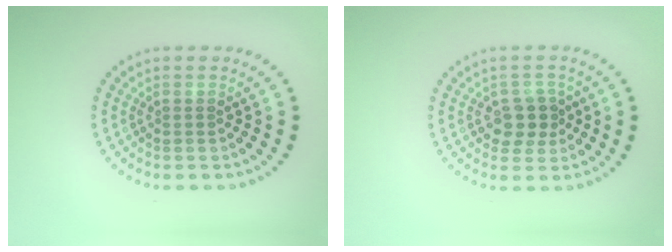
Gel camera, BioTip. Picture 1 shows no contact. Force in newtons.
{"total": 2.8, "press": 2.6, "slide": 1.0}